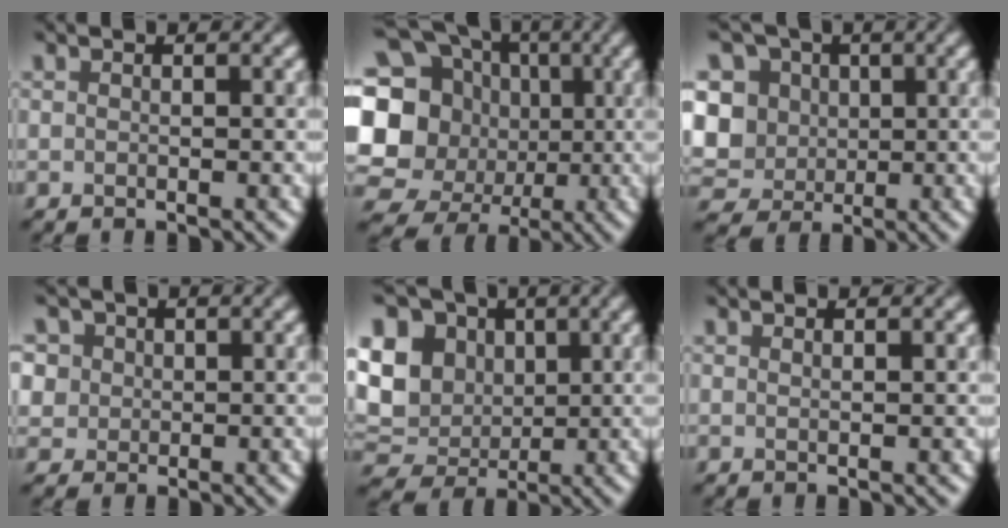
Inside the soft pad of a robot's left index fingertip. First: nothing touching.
{"total": 20.4, "force": [-0.3, 19.0, 7.3], "torque": [-0.180, 0.012, -0.049]}
{"total": 10.6, "force": [2.0, 9.5, 4.4], "torque": [-0.118, 0.024, 0.022]}
{"total": 4.9, "force": [2.2, 4.1, 1.6], "torque": [-0.030, 0.019, 0.021]}
{"total": 10.5, "force": [2.4, 8.6, 5.5], "torque": [-0.125, 0.020, 0.024]}
{"total": 0.8, "force": [0.6, 0.0, 0.5], "torque": [-0.003, -0.005, 0.009]}